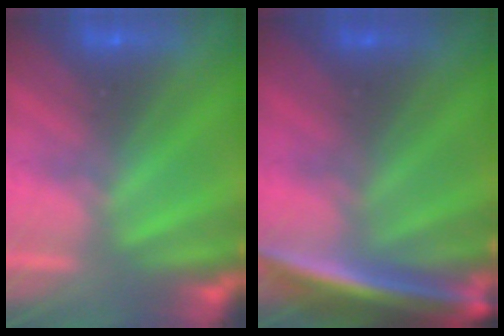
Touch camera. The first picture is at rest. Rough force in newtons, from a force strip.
{"total": 7.0}